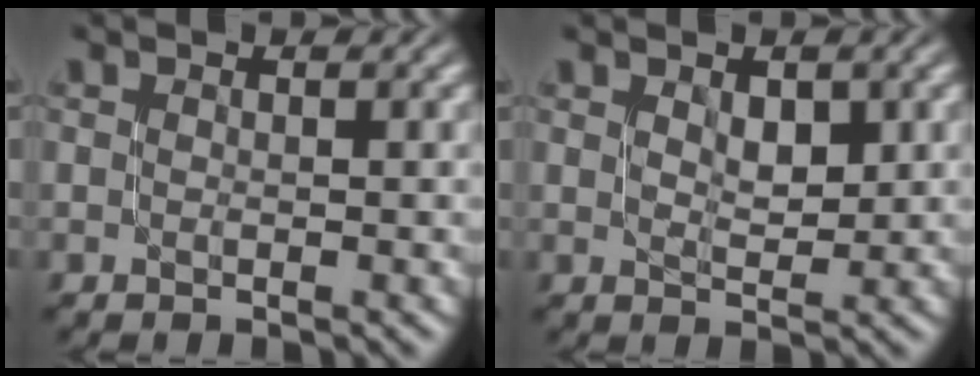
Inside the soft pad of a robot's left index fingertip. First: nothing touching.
{"total": 1.9, "force": [0.7, 1.2, 1.3], "torque": [-0.023, -0.001, 0.017]}